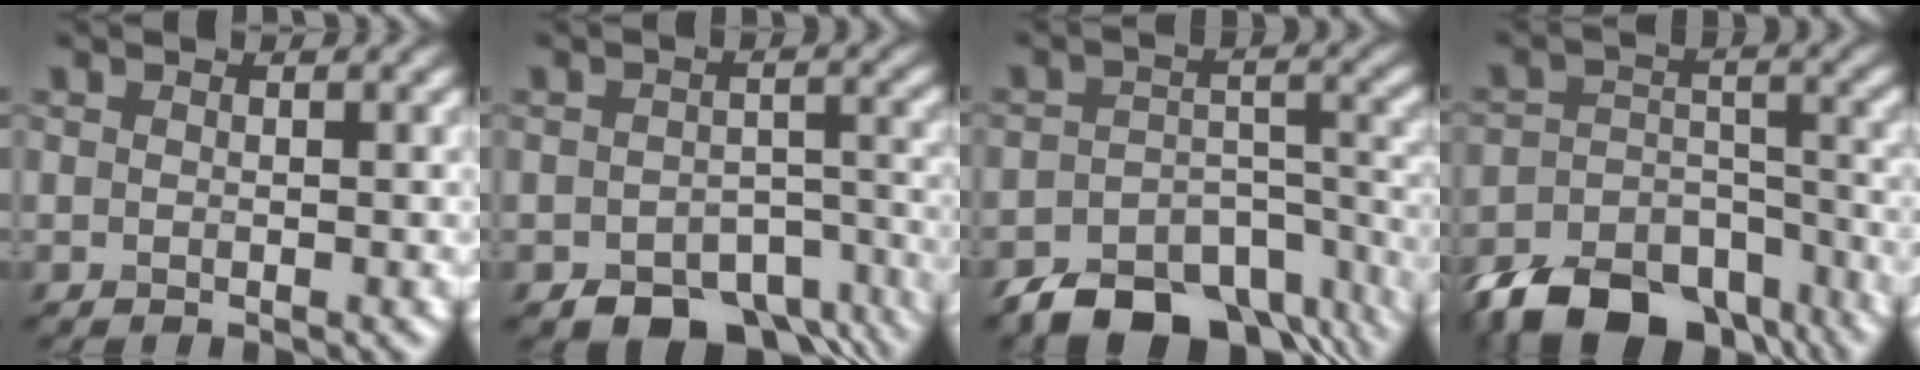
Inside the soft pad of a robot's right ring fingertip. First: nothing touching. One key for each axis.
{"total": 7.8, "fx": -5.6, "fy": 4.2, "fz": 3.5, "tx": -0.034, "ty": -0.021, "tz": -0.081}
{"total": 10.7, "fx": -7.9, "fy": 5.6, "fz": 4.6, "tx": -0.076, "ty": -0.018, "tz": -0.118}
{"total": 13.5, "fx": -10.2, "fy": 6.9, "fz": 5.6, "tx": -0.101, "ty": -0.018, "tz": -0.151}